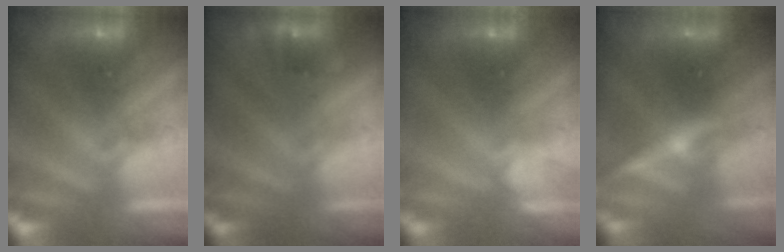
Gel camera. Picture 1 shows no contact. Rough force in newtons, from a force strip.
{"total": 1.6}
{"total": 3.8}
{"total": 2.4}